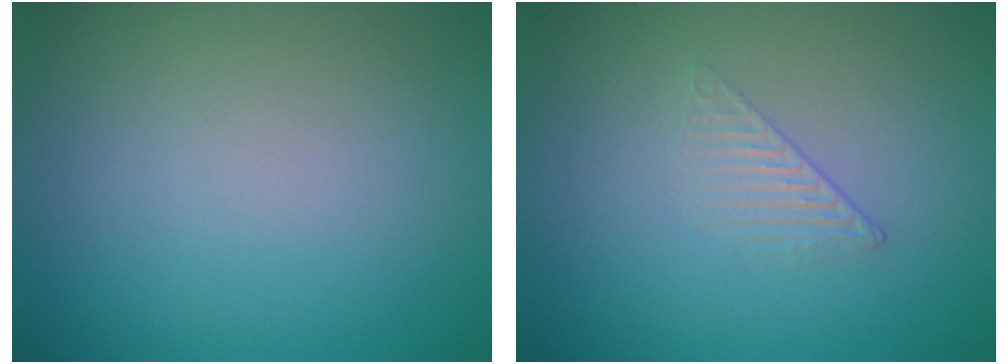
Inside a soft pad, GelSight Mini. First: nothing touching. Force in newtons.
{"total": 1.4, "press": 0.3, "slide": 1.4}